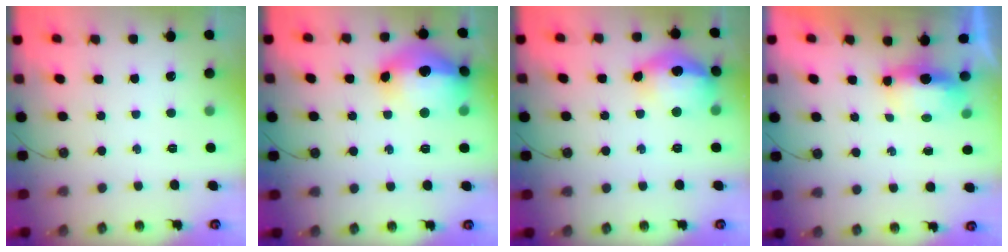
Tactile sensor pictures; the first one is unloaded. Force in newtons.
{"total": 19.6, "press": 19.5, "slide": 1.8}
{"total": 15.7, "press": 15.6, "slide": 1.5}
{"total": 5.9, "press": 5.8, "slide": 1.2}